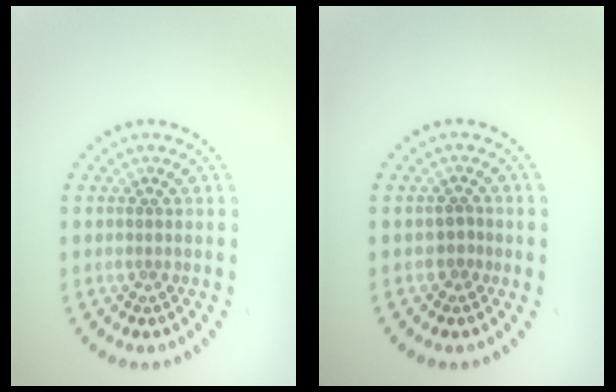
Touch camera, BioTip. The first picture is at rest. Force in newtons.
{"total": 0.6, "press": 0.4, "slide": 0.5}